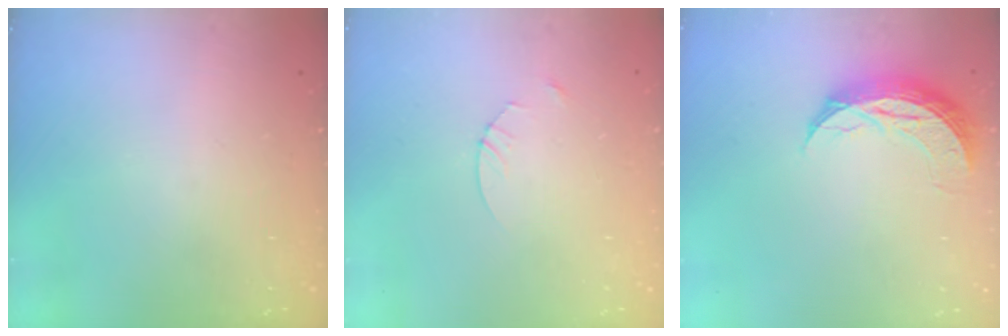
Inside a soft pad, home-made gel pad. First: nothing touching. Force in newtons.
{"total": 2.5, "press": 2.5, "slide": 0.3}
{"total": 9.3, "press": 9.3, "slide": 0.7}